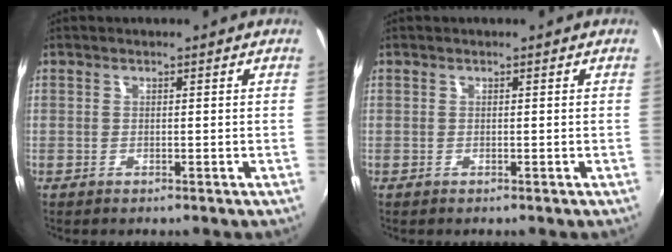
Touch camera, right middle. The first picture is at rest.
{"total": 0.0}